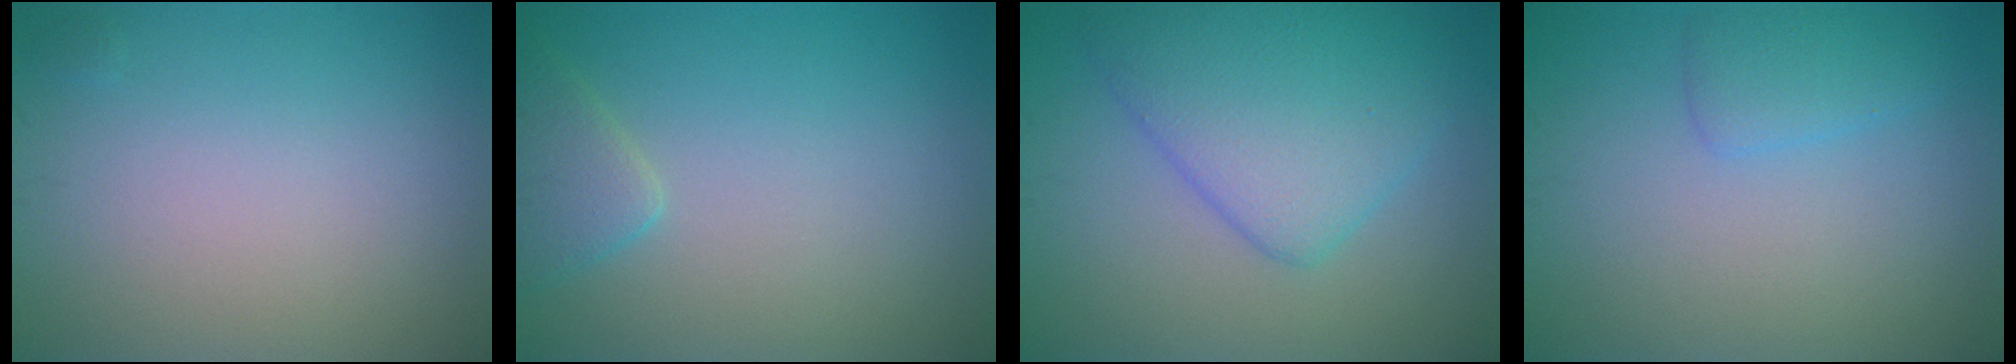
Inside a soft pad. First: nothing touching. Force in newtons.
{"total": 2.3, "press": 2.2, "slide": 0.2}
{"total": 6.7, "press": 6.7, "slide": 0.2}
{"total": 1.9, "press": 1.9, "slide": 0.2}